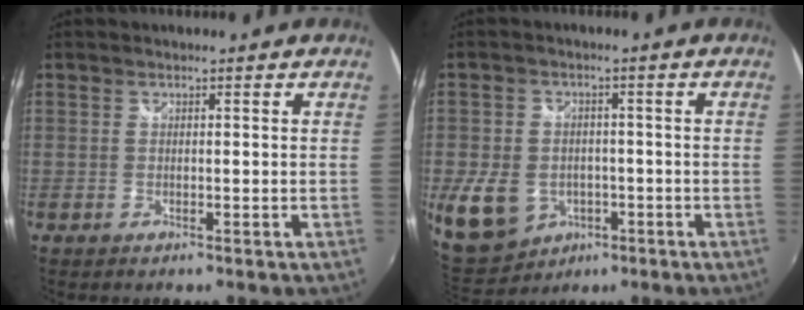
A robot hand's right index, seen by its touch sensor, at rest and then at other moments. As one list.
[{"total": 13.4, "force": [-4.8, 10.5, 6.7], "torque": [-0.187, -0.017, -0.064]}]